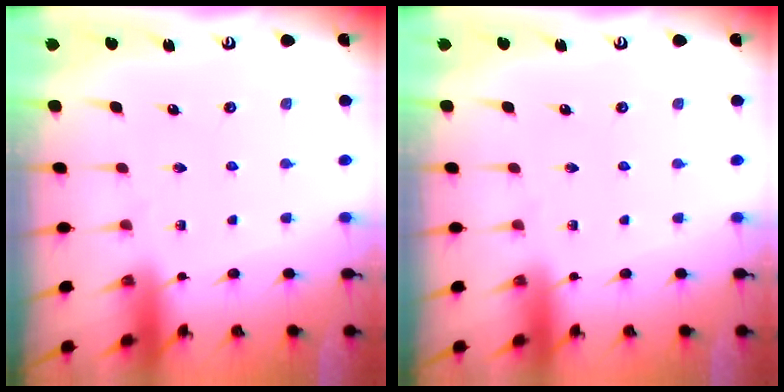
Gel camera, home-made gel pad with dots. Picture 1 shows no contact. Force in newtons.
{"total": 0.0}